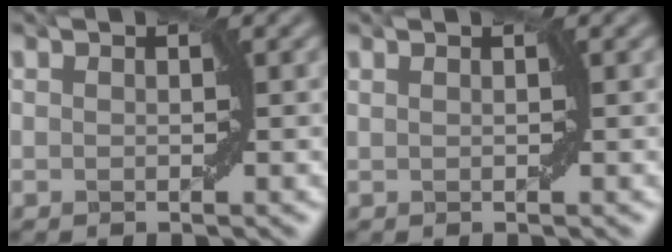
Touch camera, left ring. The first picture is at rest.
{"total": 0.5, "force": [0.4, 0.0, 0.3], "torque": [-0.008, 0.003, 0.005]}